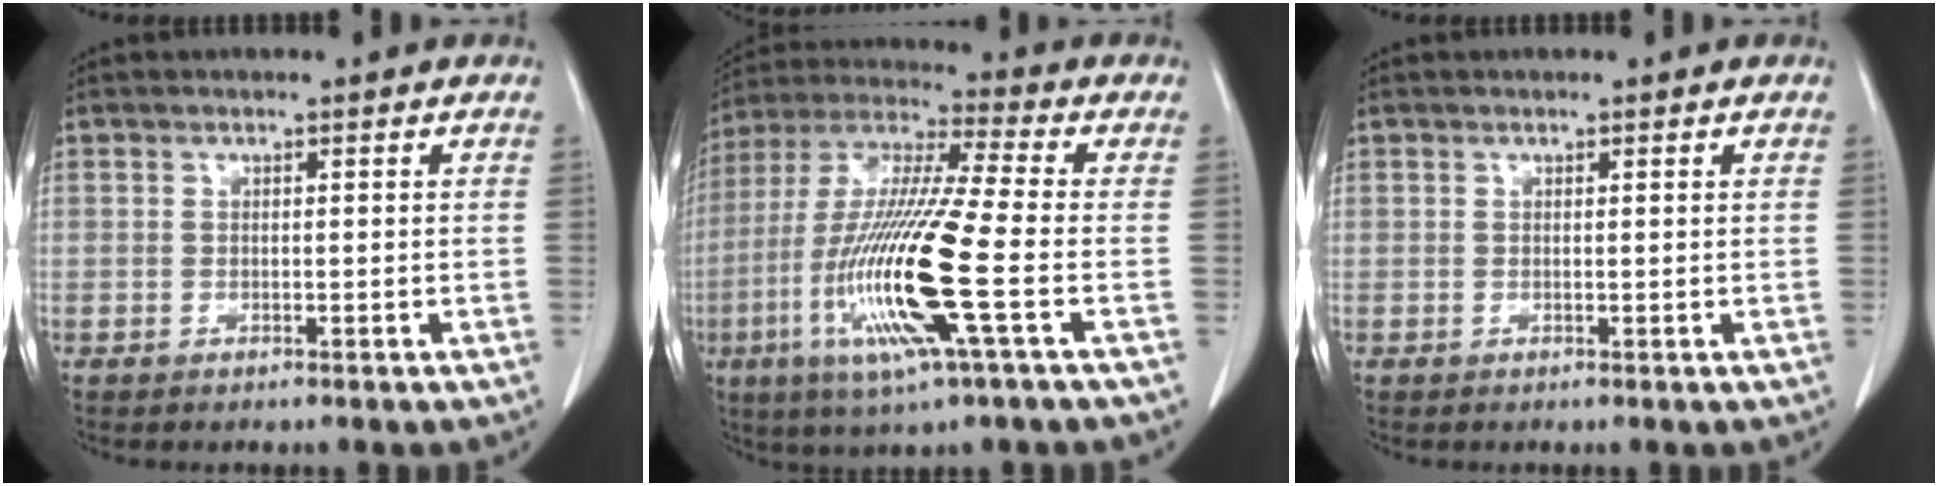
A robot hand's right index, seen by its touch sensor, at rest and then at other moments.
{"total": 18.2, "force": [-5.0, 0.4, 17.5], "torque": [-0.367, -0.019, -0.101]}
{"total": 0.0}